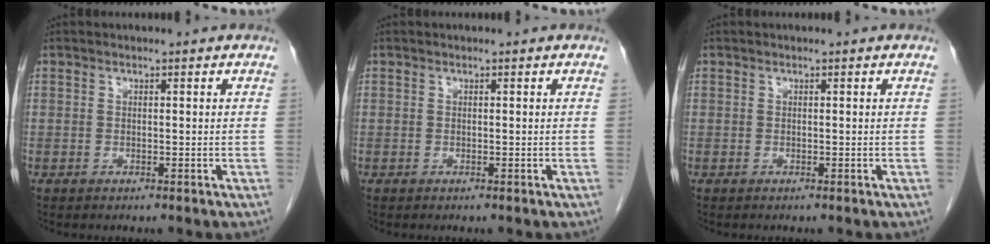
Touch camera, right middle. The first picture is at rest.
{"total": 0.0}
{"total": 0.0}